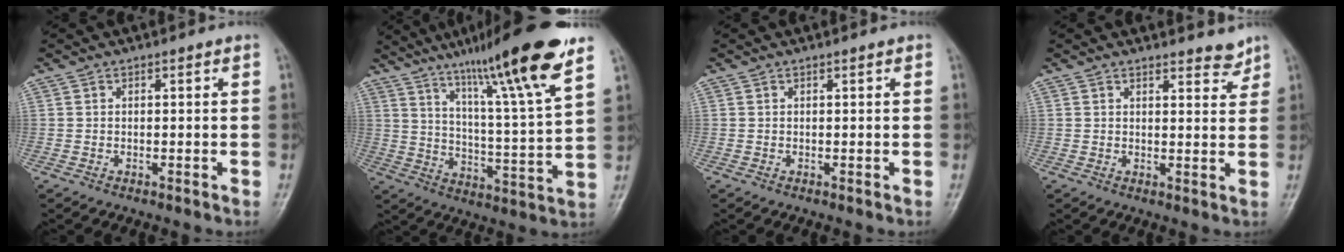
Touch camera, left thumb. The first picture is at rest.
{"total": 20.4, "force": [13.3, 1.0, 15.4], "torque": [-0.226, -0.054, 0.211]}
{"total": 0.0}
{"total": 3.4, "force": [3.1, 1.1, 0.9], "torque": [0.000, -0.026, 0.035]}